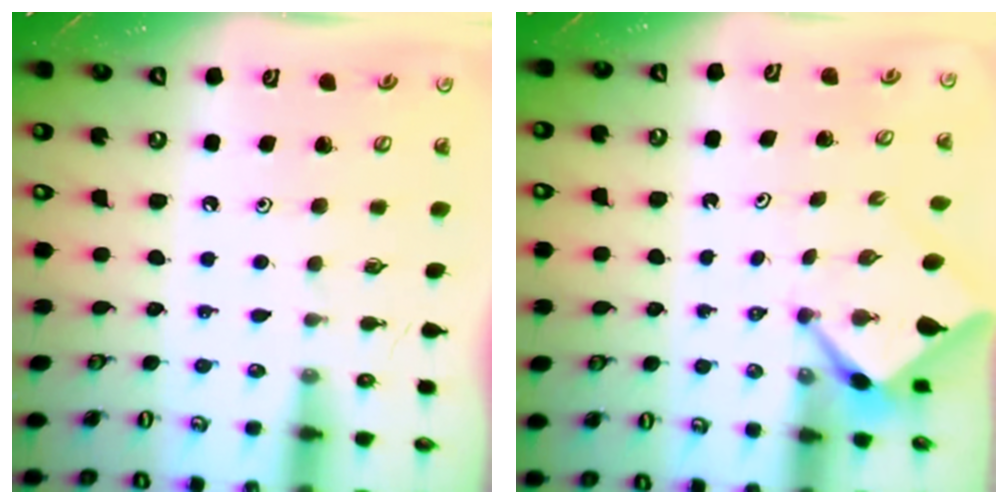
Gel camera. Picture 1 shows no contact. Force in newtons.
{"total": 2.6, "press": 2.6, "slide": 0.3}